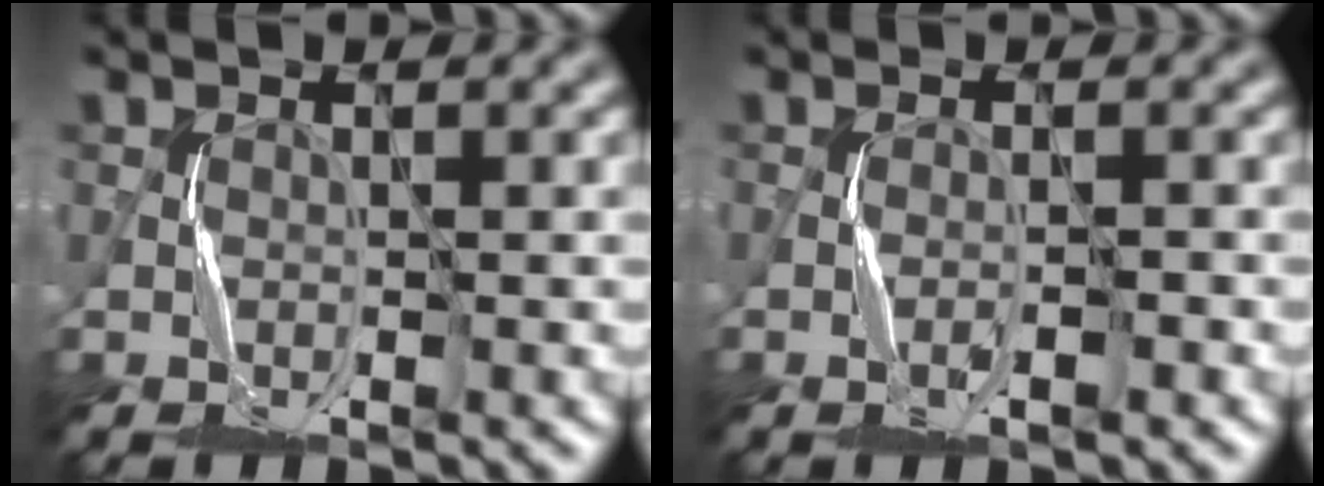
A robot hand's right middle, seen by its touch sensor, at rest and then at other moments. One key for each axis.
{"total": 1.3, "fx": -0.6, "fy": 0.0, "fz": 1.1, "tx": -0.023, "ty": 0.002, "tz": -0.012}